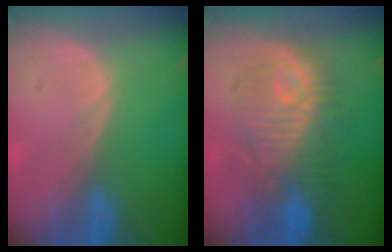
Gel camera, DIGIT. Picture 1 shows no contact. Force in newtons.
{"total": 10.0, "press": 10.0, "slide": 0.8}